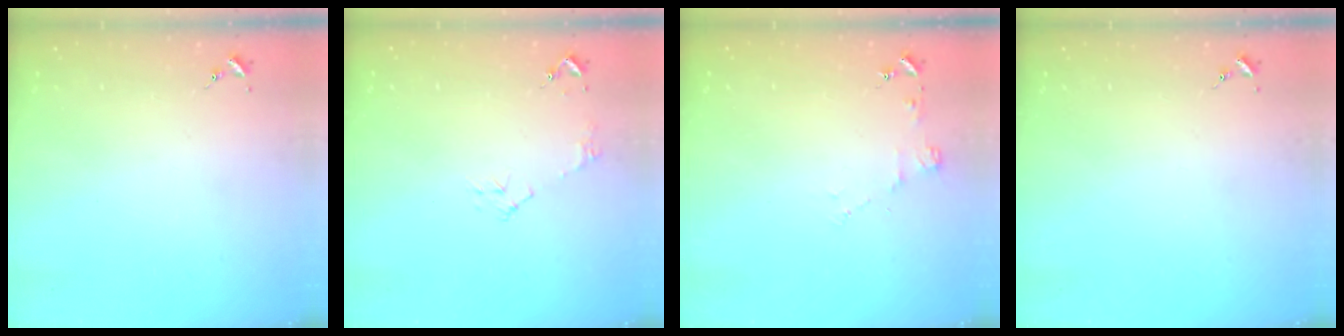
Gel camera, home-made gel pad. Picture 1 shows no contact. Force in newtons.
{"total": 5.3, "press": 5.3, "slide": 0.7}
{"total": 4.0, "press": 3.9, "slide": 0.5}
{"total": 0.0}